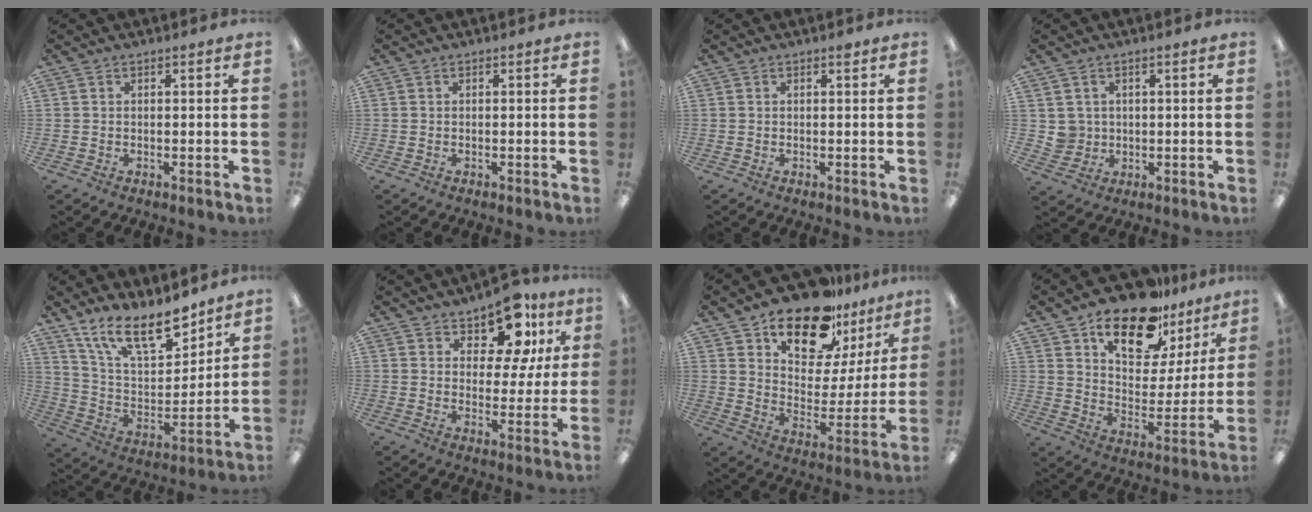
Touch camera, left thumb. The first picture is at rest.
{"total": 0.0}
{"total": 0.7, "force": [0.6, 0.1, 0.5], "torque": [-0.002, -0.002, 0.008]}
{"total": 3.9, "force": [1.4, 3.6, 0.1], "torque": [-0.008, 0.003, 0.027]}
{"total": 17.6, "force": [12.9, 6.8, 9.9], "torque": [-0.175, -0.072, 0.226]}
{"total": 11.9, "force": [8.3, 6.1, 6.1], "torque": [-0.095, -0.046, 0.147]}
{"total": 18.5, "force": [14.4, 8.6, 7.7], "torque": [-0.139, -0.100, 0.255]}
{"total": 19.0, "force": [13.4, 9.2, 9.9], "torque": [-0.166, -0.077, 0.233]}